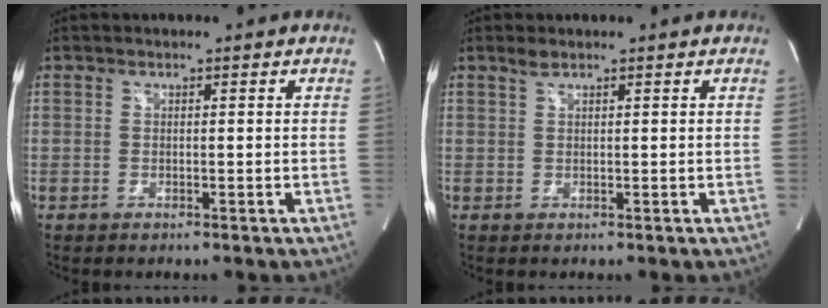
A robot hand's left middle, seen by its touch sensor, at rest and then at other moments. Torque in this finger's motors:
{"motor_torque": [0.21, 0.08, -0.08, 0.00]}